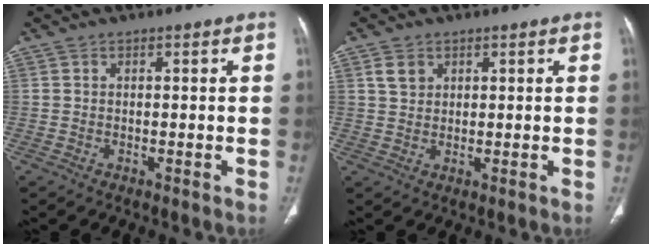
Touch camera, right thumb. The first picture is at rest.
{"total": 3.1, "force": [1.5, 2.3, 1.4], "torque": [-0.019, -0.004, 0.033]}